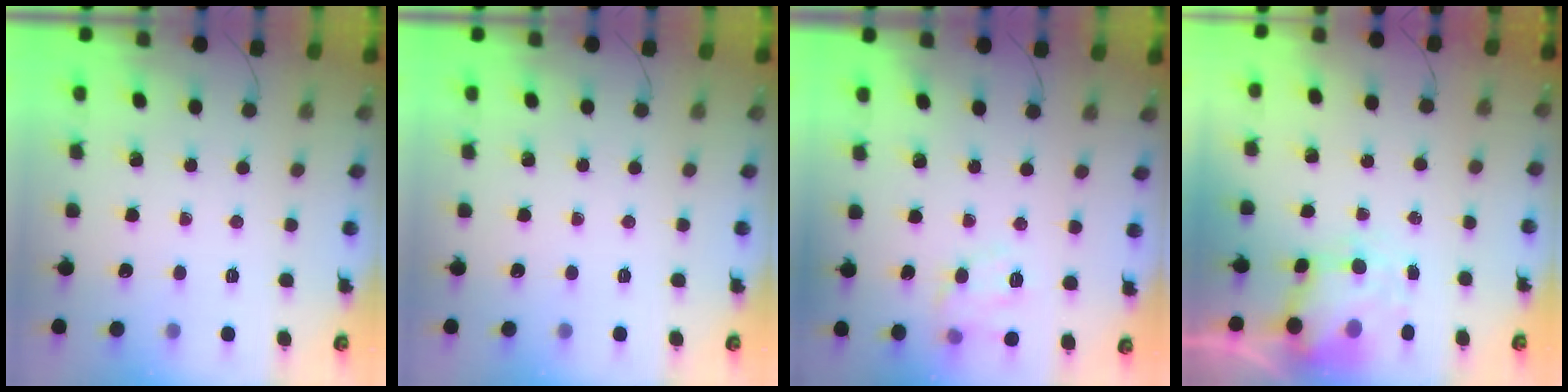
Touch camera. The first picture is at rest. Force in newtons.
{"total": 0.0}
{"total": 10.0, "press": 9.9, "slide": 0.8}
{"total": 6.3, "press": 6.2, "slide": 1.0}